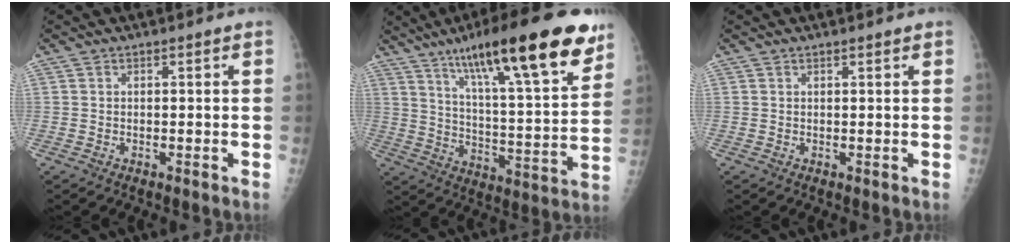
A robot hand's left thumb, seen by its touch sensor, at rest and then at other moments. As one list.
[{"total": 25.9, "force": [16.1, 5.3, 19.6], "torque": [-0.282, -0.046, 0.254]}, {"total": 0.9, "force": [0.7, 0.1, 0.5], "torque": [-0.007, -0.001, 0.012]}]